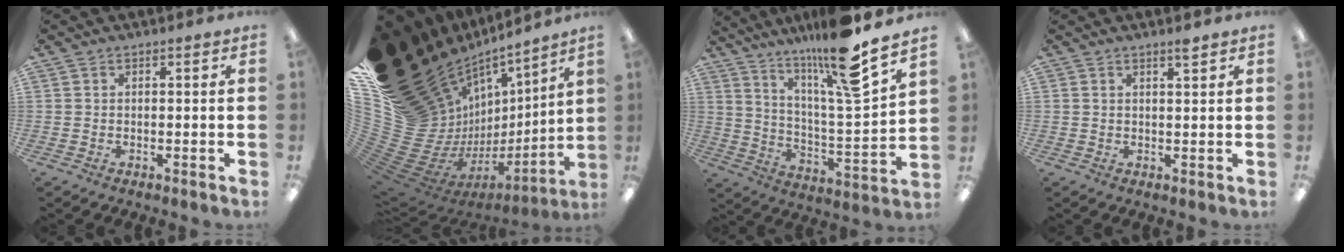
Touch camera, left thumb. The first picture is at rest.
{"total": 29.0, "force": [12.4, 19.1, 17.9], "torque": [-0.218, -0.177, 0.333]}
{"total": 18.2, "force": [14.4, 1.1, 11.2], "torque": [-0.198, -0.093, 0.226]}
{"total": 2.1, "force": [1.8, 0.0, 1.2], "torque": [-0.018, -0.004, 0.029]}